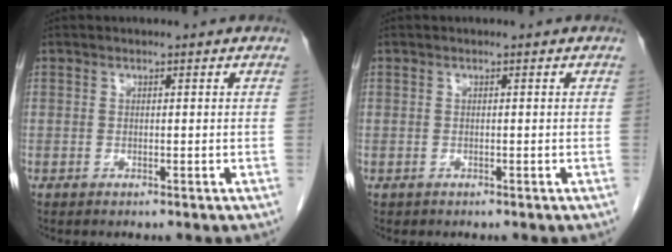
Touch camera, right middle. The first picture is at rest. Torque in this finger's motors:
{"motor_torque": [-0.28, -0.06, -0.01, -0.01]}